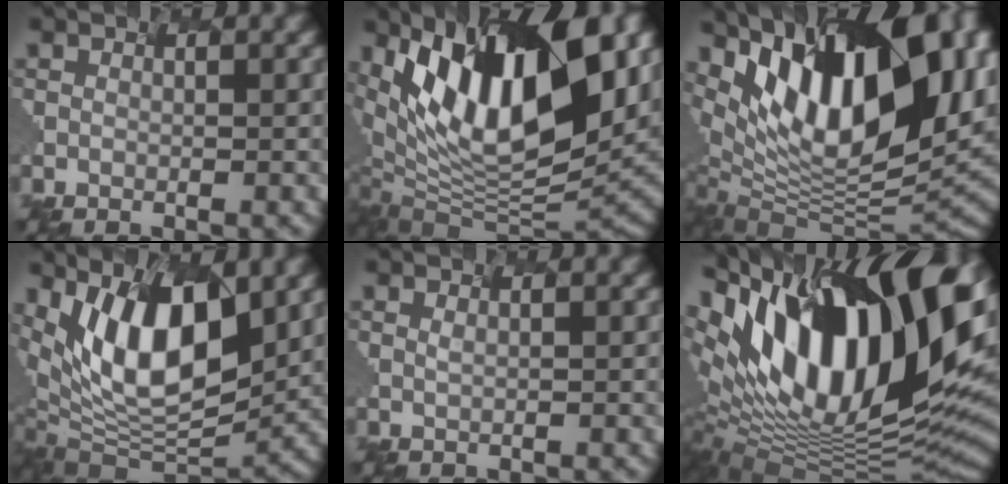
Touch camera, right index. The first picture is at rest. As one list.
[{"total": 14.6, "force": [5.6, 6.4, 11.9], "torque": [-0.221, 0.007, 0.099]}, {"total": 16.5, "force": [5.8, 8.0, 13.2], "torque": [-0.221, 0.025, 0.096]}, {"total": 11.4, "force": [3.4, 5.1, 9.6], "torque": [-0.171, -0.003, 0.066]}, {"total": 0.0}, {"total": 17.0, "force": [5.9, 7.5, 14.1], "torque": [-0.236, 0.023, 0.094]}]